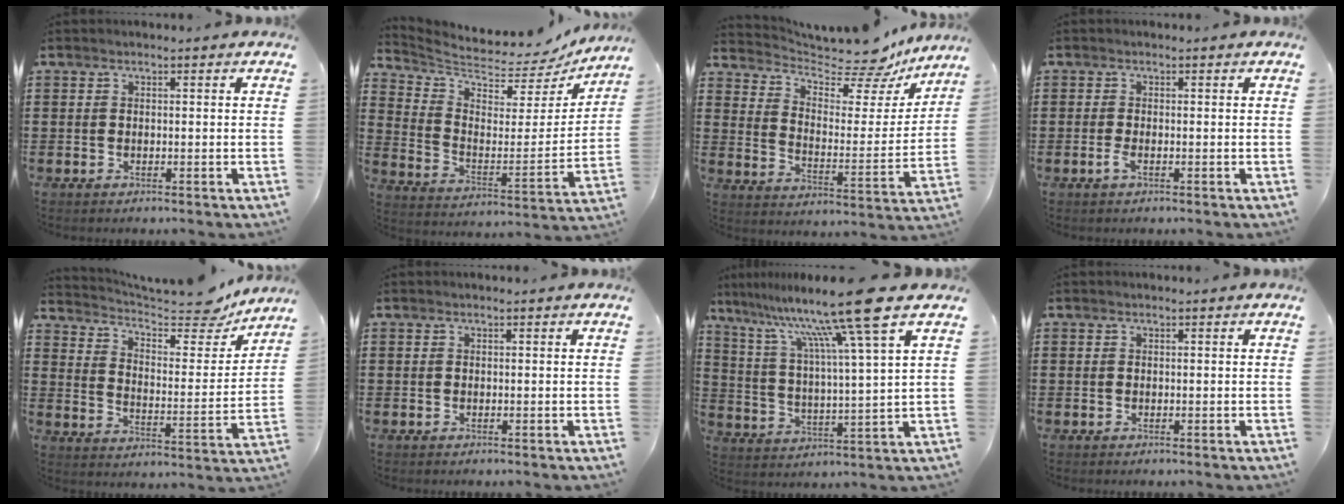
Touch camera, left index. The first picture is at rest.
{"total": 4.8, "force": [4.5, 1.1, 1.3], "torque": [-0.055, -0.049, 0.072]}
{"total": 8.8, "force": [7.6, 2.5, 3.6], "torque": [-0.074, -0.061, 0.125]}
{"total": 1.4, "force": [-0.6, 0.2, 1.3], "torque": [-0.039, -0.008, -0.014]}
{"total": 9.2, "force": [8.1, 2.0, 3.9], "torque": [-0.077, -0.062, 0.133]}
{"total": 0.0}
{"total": 13.7, "force": [9.8, -0.9, 9.5], "torque": [-0.194, -0.061, 0.147]}
{"total": 0.0}